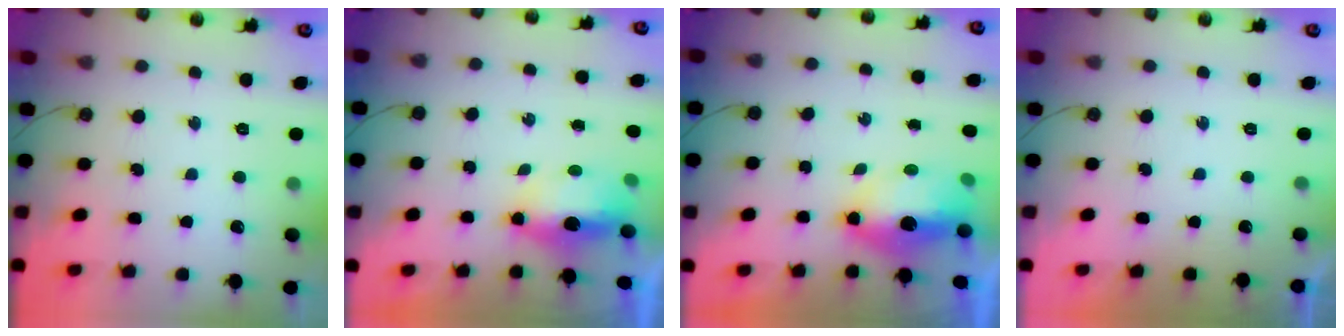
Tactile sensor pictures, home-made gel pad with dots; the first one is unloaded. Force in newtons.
{"total": 6.5, "press": 6.4, "slide": 1.1}
{"total": 7.2, "press": 7.1, "slide": 1.4}
{"total": 0.0}